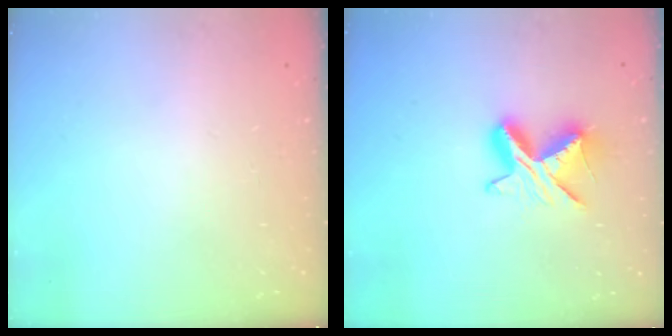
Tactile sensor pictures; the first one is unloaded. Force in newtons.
{"total": 8.7, "press": 8.7, "slide": 0.2}